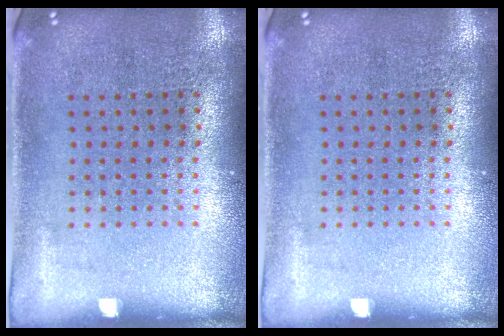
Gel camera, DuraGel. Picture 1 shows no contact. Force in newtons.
{"total": 0.0}